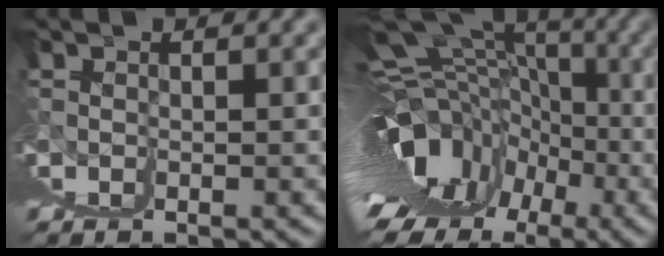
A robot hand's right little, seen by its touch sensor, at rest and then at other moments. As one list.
[{"total": 9.6, "force": [0.0, 3.2, 9.1], "torque": [-0.119, 0.005, 0.022]}]